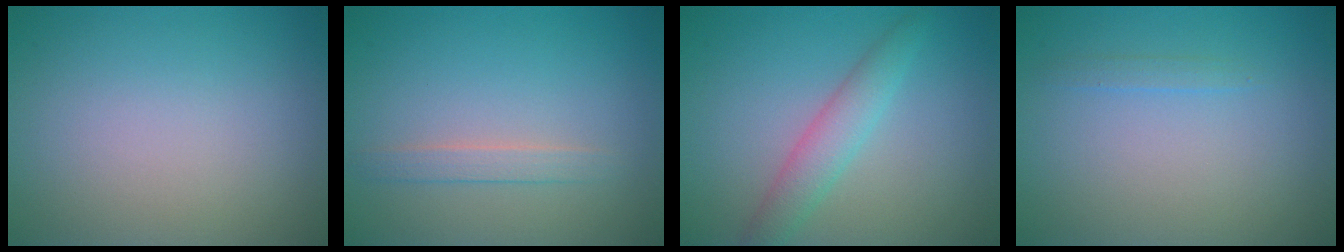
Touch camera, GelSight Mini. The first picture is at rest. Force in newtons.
{"total": 1.5, "press": 1.5, "slide": 0.1}
{"total": 2.9, "press": 2.9, "slide": 0.1}
{"total": 0.7, "press": 0.7, "slide": 0.1}